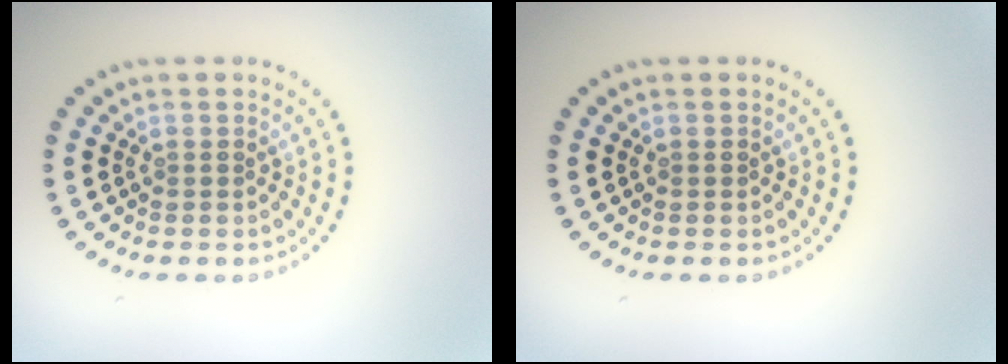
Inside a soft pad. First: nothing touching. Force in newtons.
{"total": 0.0}